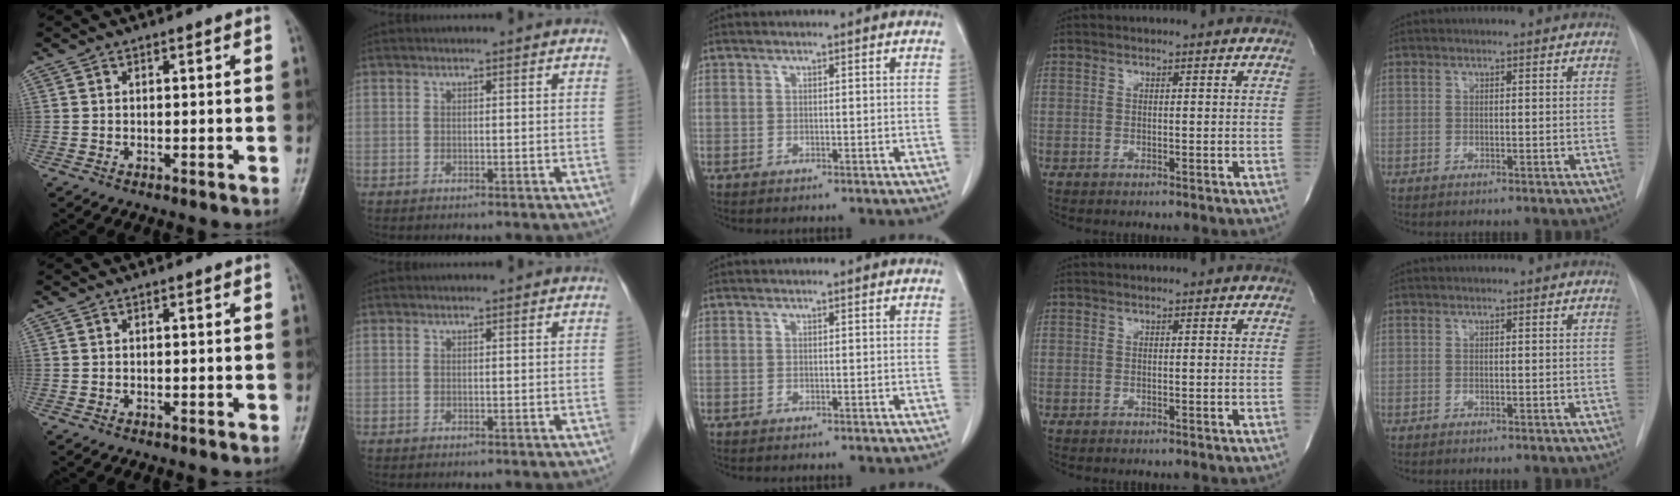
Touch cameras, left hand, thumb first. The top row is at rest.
{}